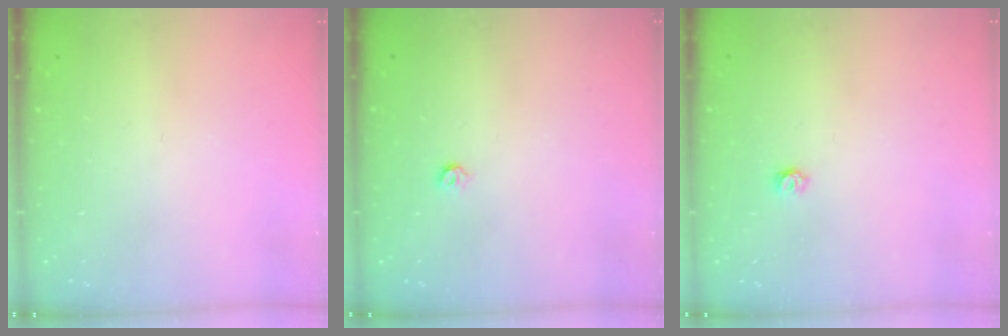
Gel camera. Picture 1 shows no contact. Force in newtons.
{"total": 3.6, "press": 3.6, "slide": 0.7}
{"total": 3.2, "press": 3.2, "slide": 0.3}